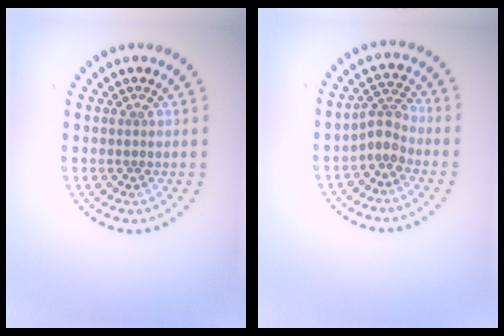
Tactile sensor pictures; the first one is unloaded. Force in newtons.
{"total": 2.3, "press": 1.6, "slide": 1.6}